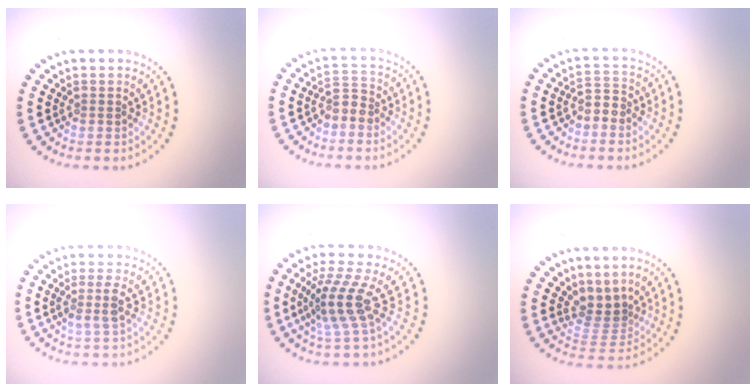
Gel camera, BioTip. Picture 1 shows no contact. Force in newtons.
{"total": 1.8, "press": 1.5, "slide": 1.0}
{"total": 1.7, "press": 1.3, "slide": 1.0}
{"total": 2.0, "press": 1.6, "slide": 1.1}
{"total": 4.0, "press": 2.9, "slide": 2.8}
{"total": 2.8, "press": 1.8, "slide": 2.1}